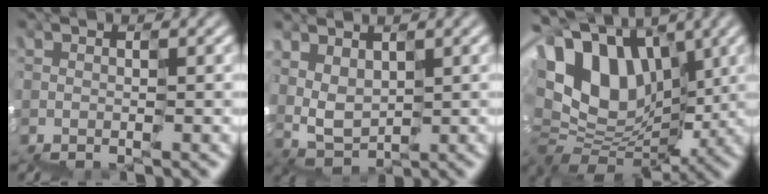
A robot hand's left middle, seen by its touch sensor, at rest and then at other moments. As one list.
[{"total": 2.2, "force": [1.8, 1.2, 0.3], "torque": [-0.015, 0.017, 0.036]}, {"total": 8.7, "force": [3.8, 6.3, 4.6], "torque": [-0.081, 0.030, 0.062]}]